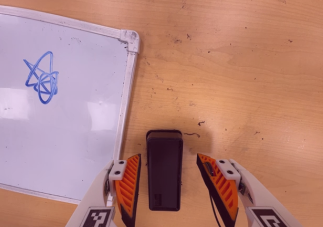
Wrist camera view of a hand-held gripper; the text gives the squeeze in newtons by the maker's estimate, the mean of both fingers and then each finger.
{"total": 0.0}